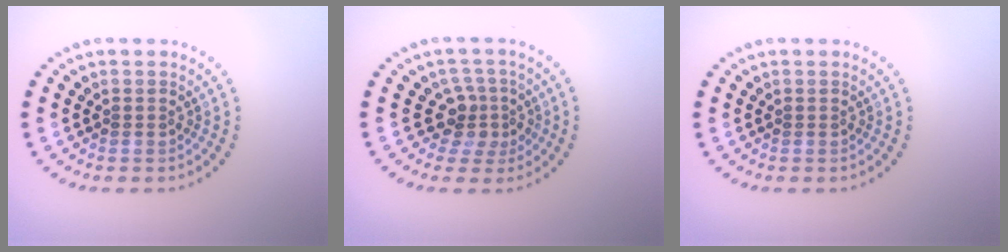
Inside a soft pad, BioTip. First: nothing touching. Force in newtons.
{"total": 2.9, "press": 2.1, "slide": 2.0}
{"total": 0.0}